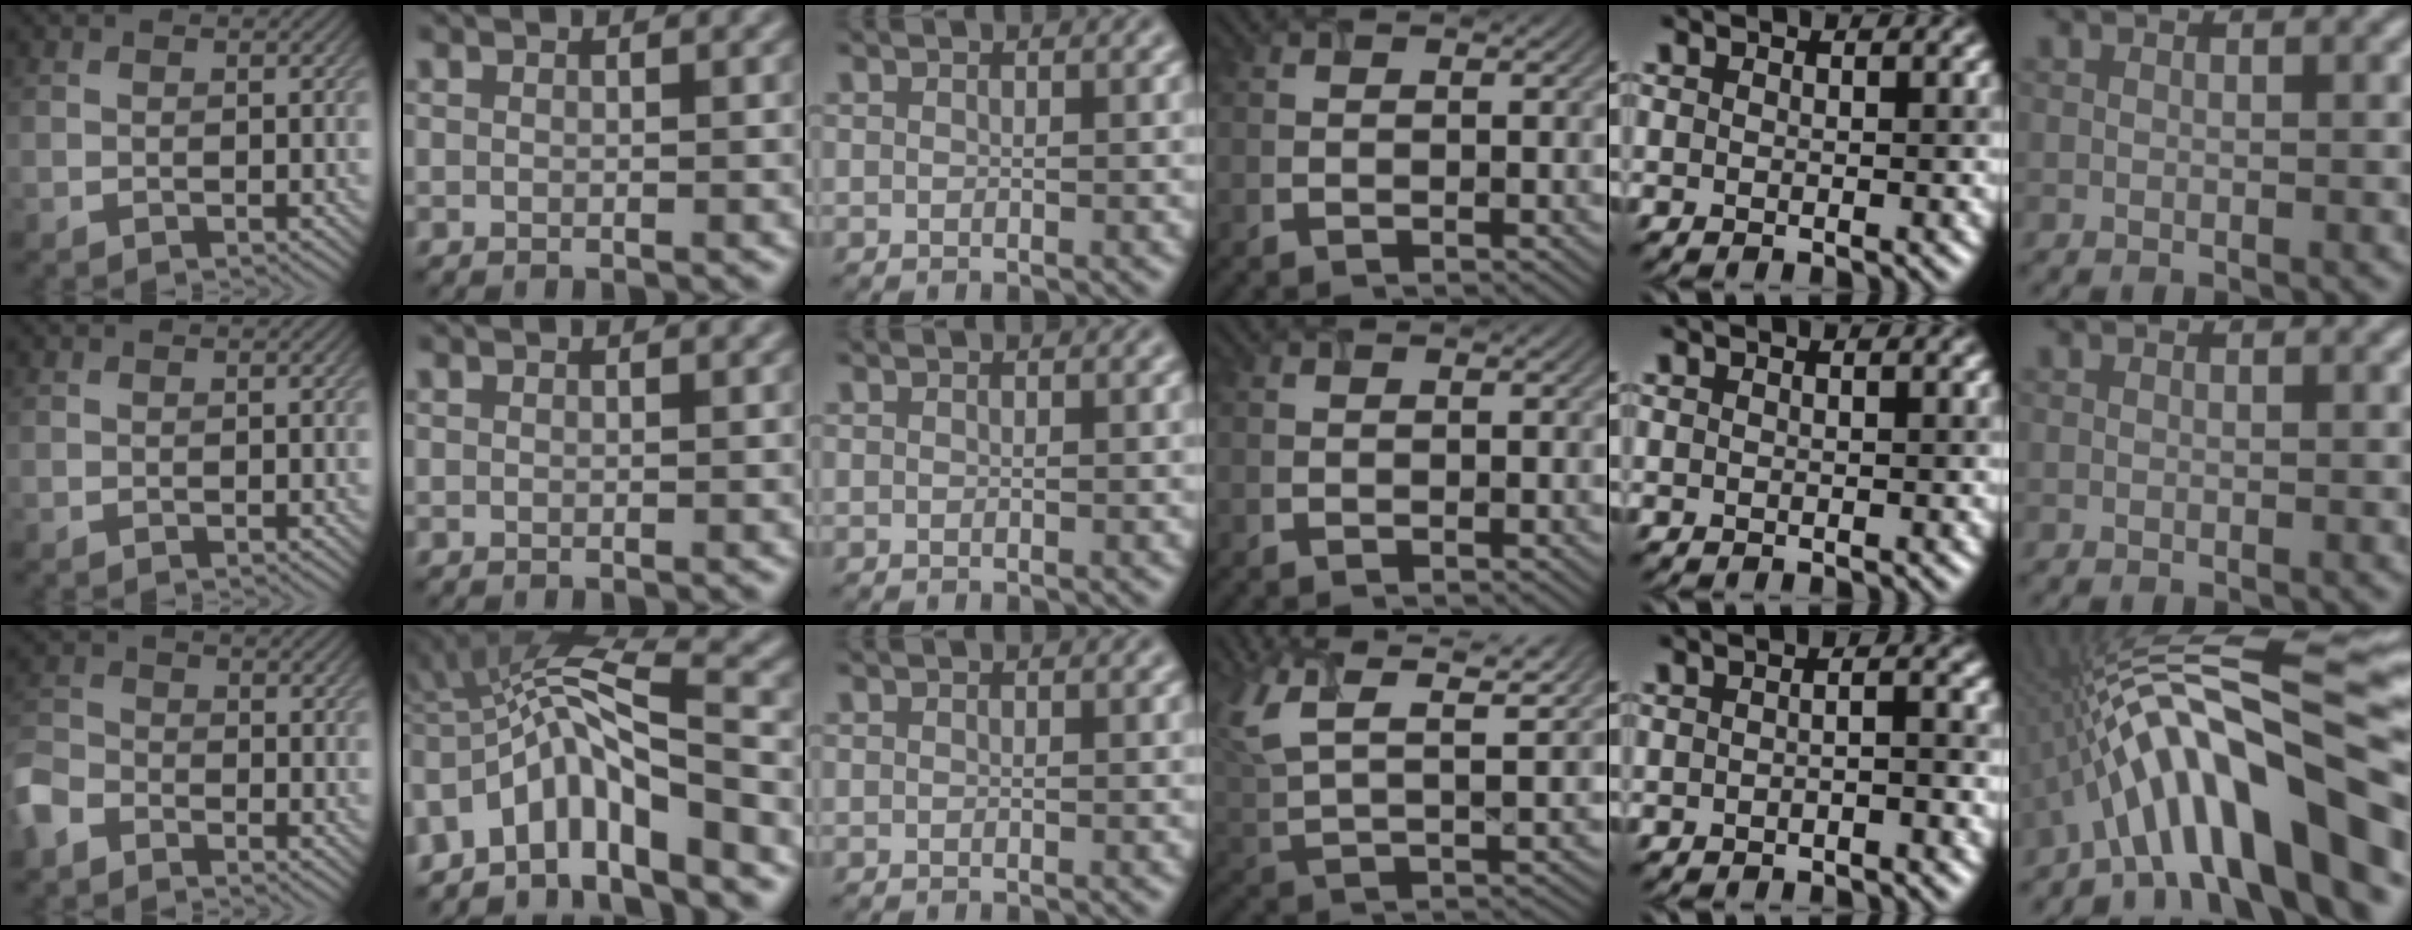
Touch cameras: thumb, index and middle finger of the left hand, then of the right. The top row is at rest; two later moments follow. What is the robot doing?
{"motion": "screw", "object": "timer"}